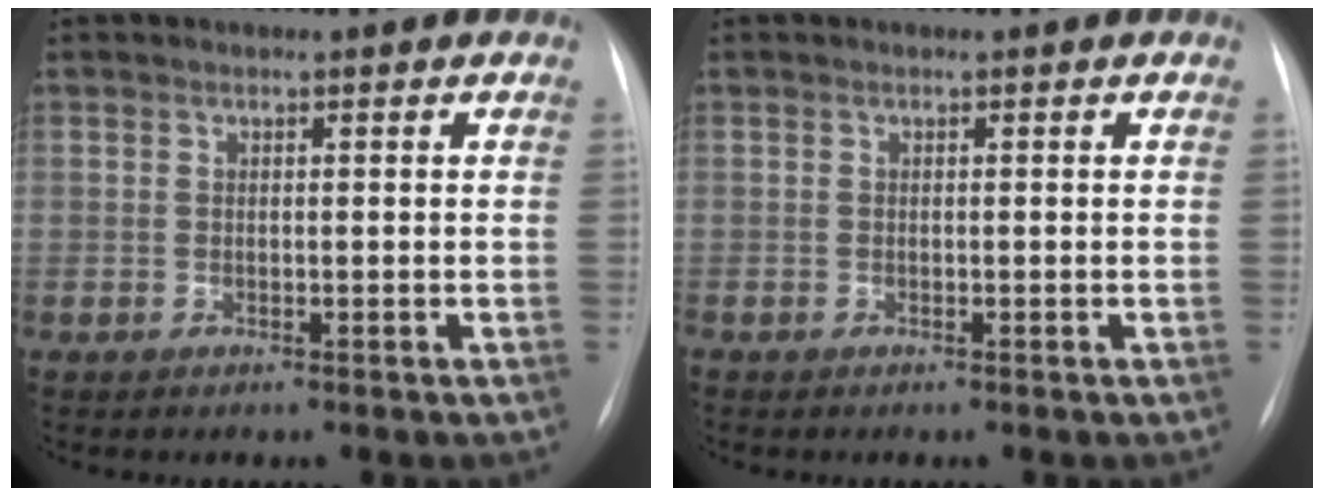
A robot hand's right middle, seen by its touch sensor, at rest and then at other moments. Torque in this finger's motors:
{"motor_torque": [0.80, -1.34, 0.84, 0.21]}